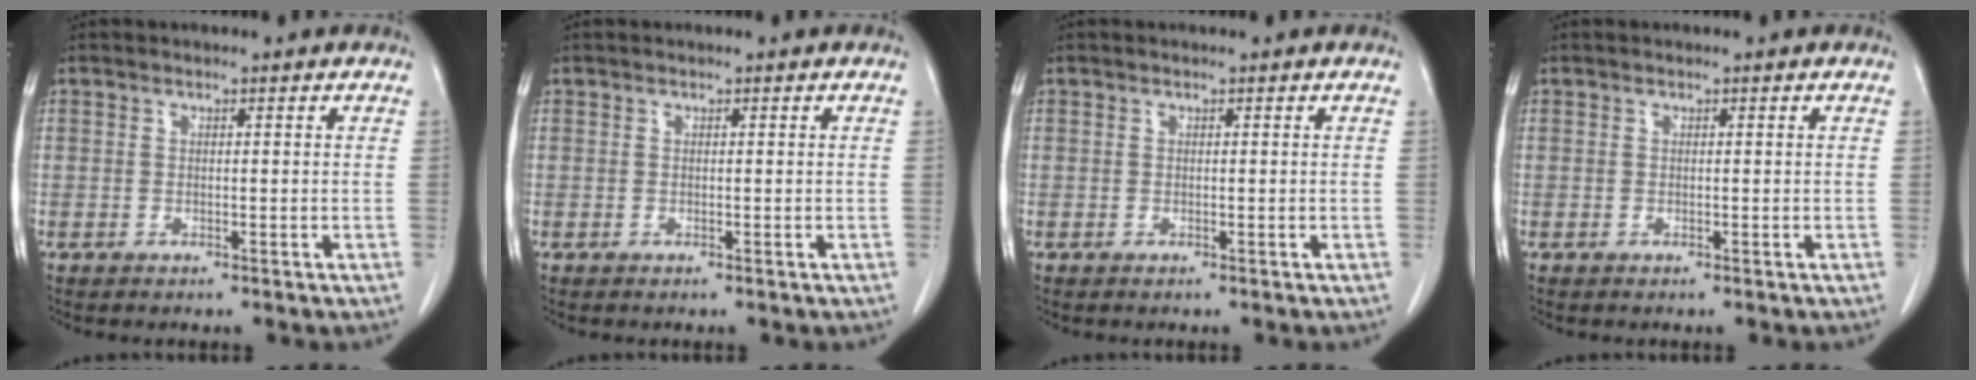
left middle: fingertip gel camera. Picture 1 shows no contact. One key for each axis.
{"total": 0.0}
{"total": 0.0}
{"total": 0.0}